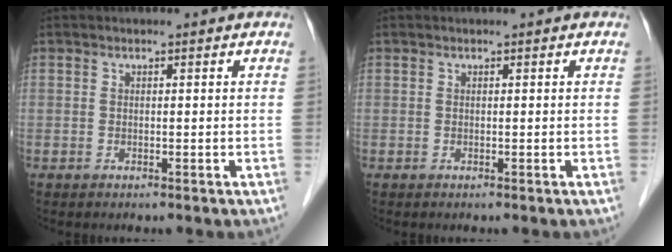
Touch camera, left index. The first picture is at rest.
{"total": 0.0}